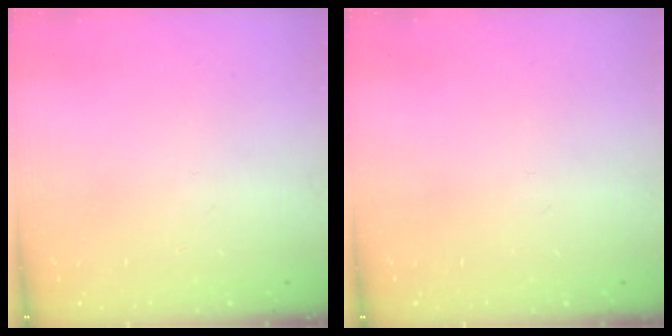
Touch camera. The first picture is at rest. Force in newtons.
{"total": 0.0}